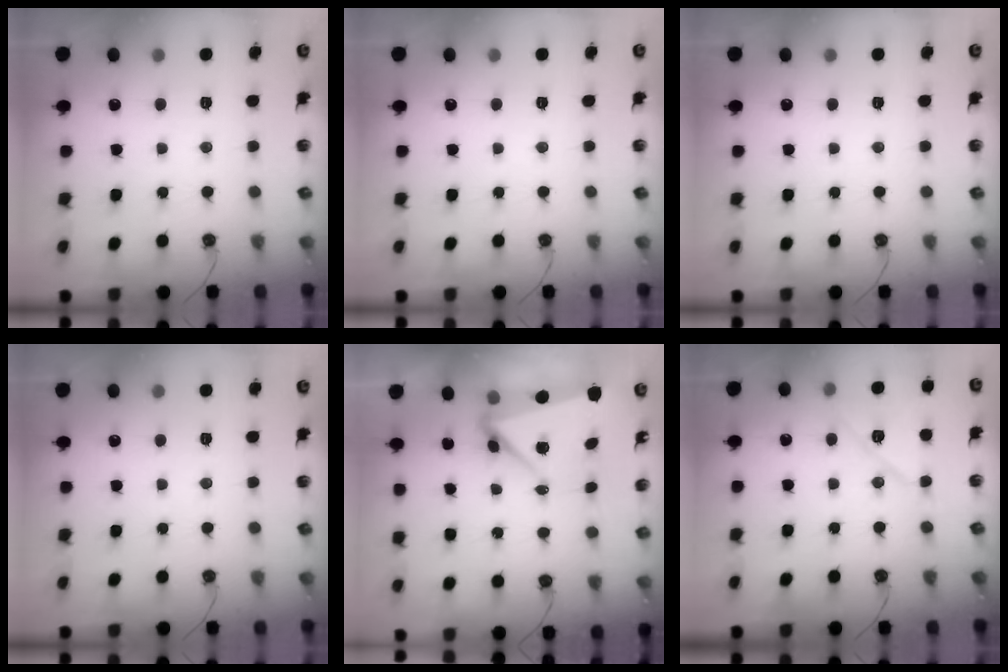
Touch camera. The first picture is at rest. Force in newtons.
{"total": 0.0}
{"total": 0.0}
{"total": 0.0}
{"total": 6.8, "press": 6.8, "slide": 0.2}
{"total": 10.6, "press": 10.5, "slide": 1.7}